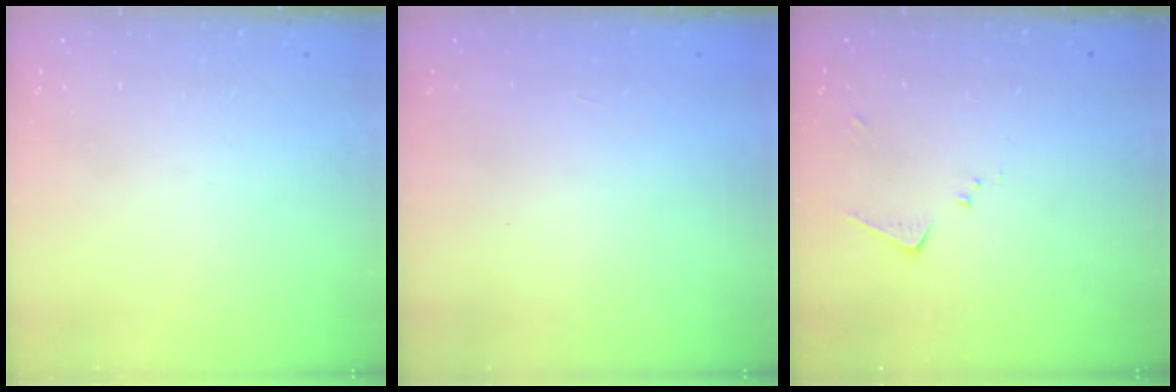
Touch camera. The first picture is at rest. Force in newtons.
{"total": 1.2, "press": 1.1, "slide": 0.5}
{"total": 6.9, "press": 6.9, "slide": 0.3}